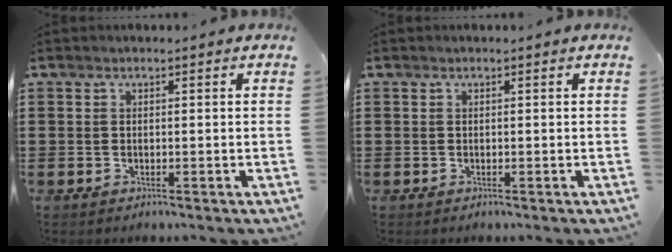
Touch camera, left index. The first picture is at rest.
{"total": 0.0}